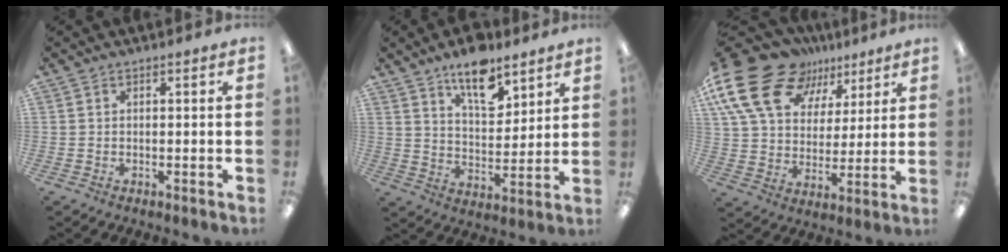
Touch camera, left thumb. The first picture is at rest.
{"total": 12.3, "force": [9.0, 5.2, 6.6], "torque": [-0.097, -0.049, 0.157]}
{"total": 20.8, "force": [11.9, 13.1, 11.0], "torque": [-0.223, -0.058, 0.217]}